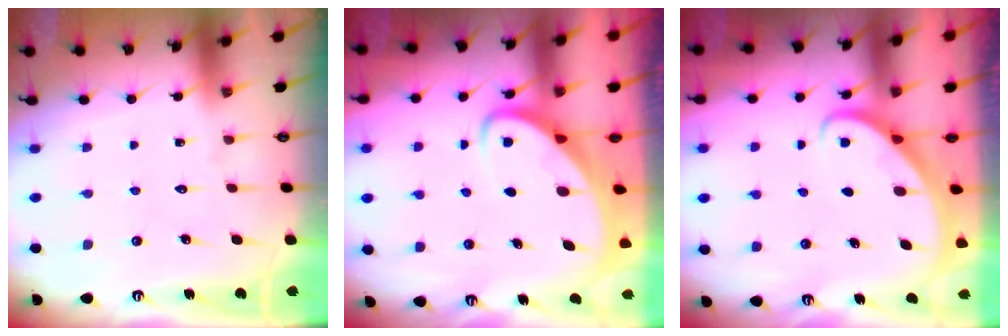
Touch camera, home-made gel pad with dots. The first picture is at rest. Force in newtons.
{"total": 3.3, "press": 3.3, "slide": 0.4}
{"total": 2.7, "press": 2.7, "slide": 0.2}